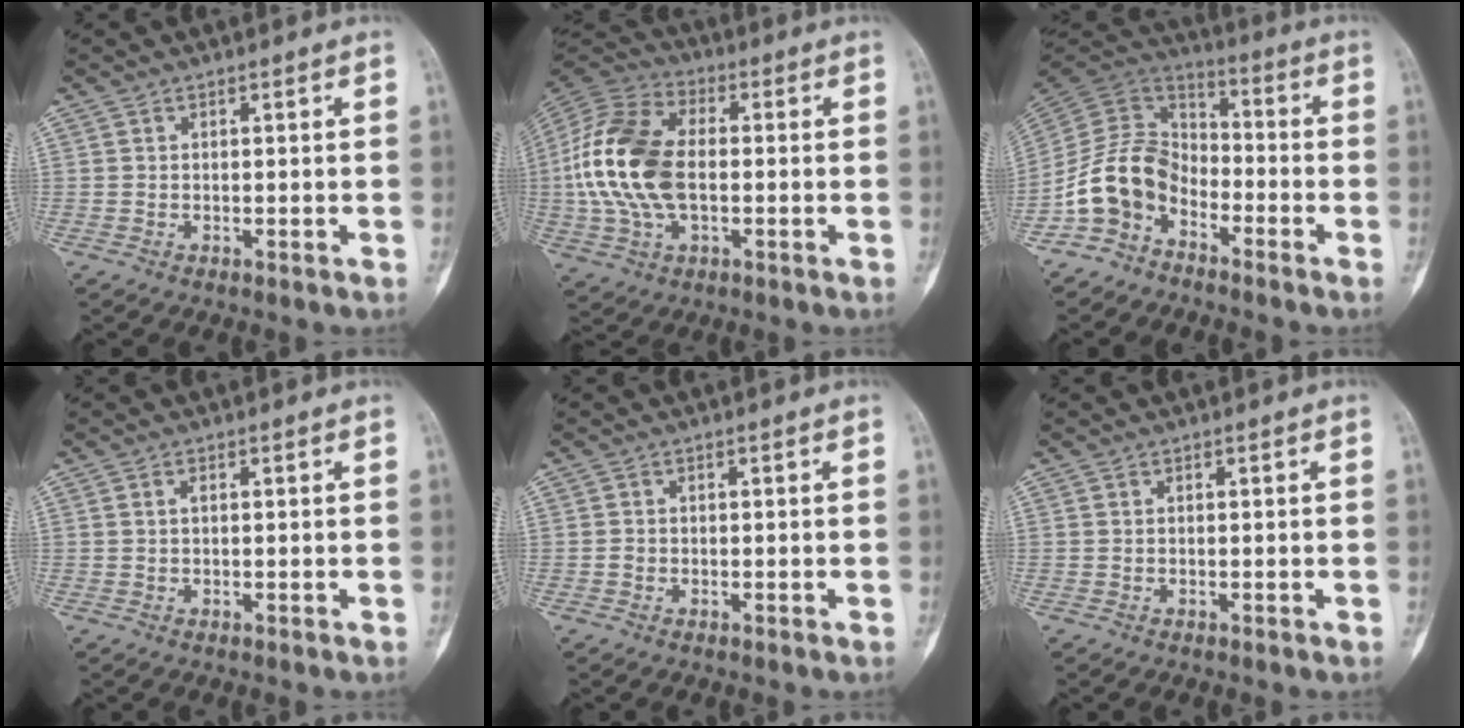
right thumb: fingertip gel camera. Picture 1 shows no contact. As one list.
[{"total": 18.3, "force": [-0.7, 11.1, 14.6], "torque": [-0.305, 0.019, -0.016]}, {"total": 11.9, "force": [-6.5, 8.1, 5.7], "torque": [-0.093, 0.070, -0.144]}, {"total": 0.7, "force": [0.2, 0.4, 0.6], "torque": [-0.013, 0.001, 0.002]}, {"total": 0.7, "force": [-0.2, 0.6, 0.2], "torque": [-0.002, 0.003, -0.006]}, {"total": 0.0}]